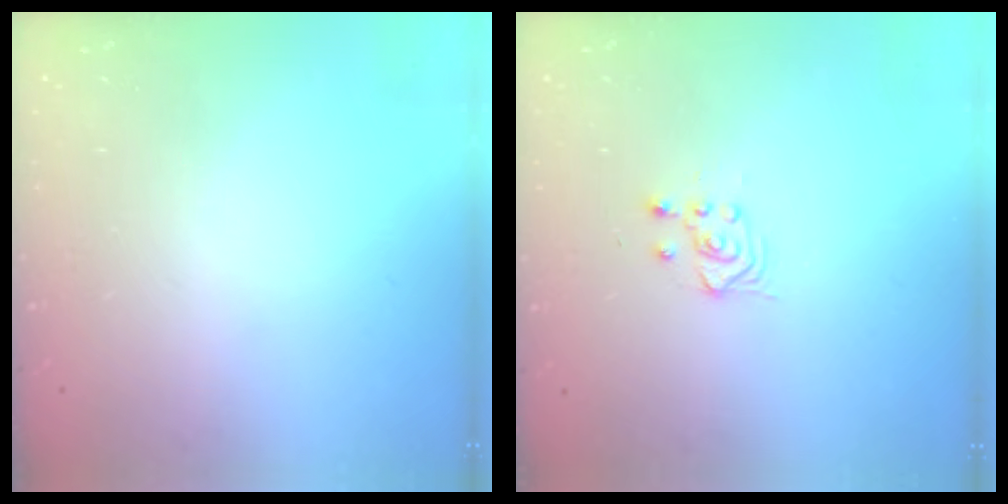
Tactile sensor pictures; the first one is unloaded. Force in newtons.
{"total": 3.3, "press": 3.0, "slide": 1.4}